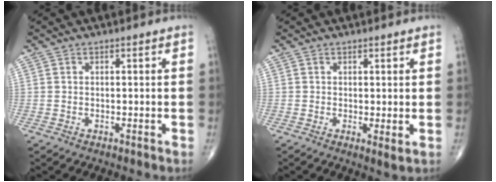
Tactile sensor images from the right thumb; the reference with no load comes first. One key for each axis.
{"total": 2.0, "fx": 0.2, "fy": 0.5, "fz": 1.9, "tx": -0.032, "ty": -0.010, "tz": 0.002}